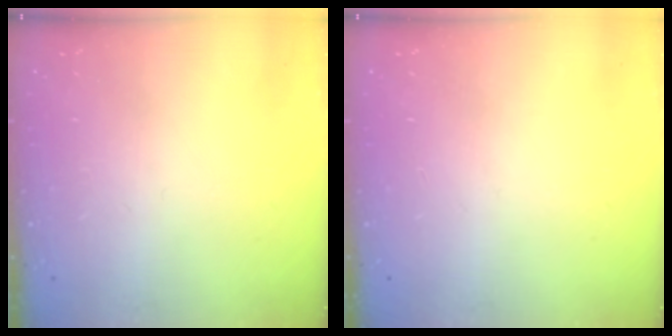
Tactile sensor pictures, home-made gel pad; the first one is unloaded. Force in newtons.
{"total": 0.0}